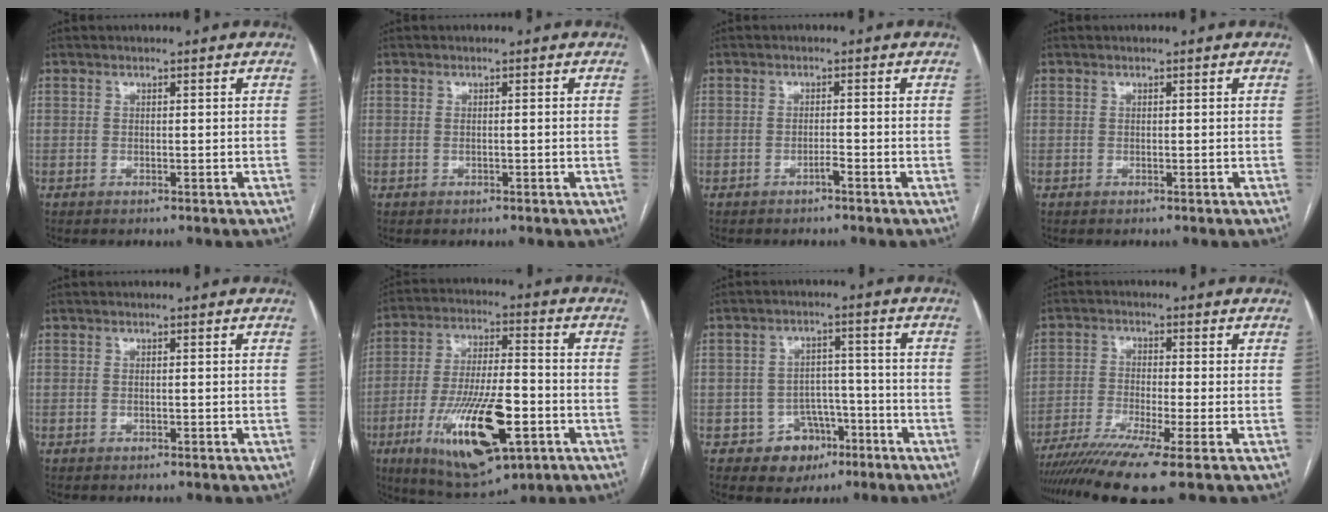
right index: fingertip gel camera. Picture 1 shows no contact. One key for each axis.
{"total": 0.7, "fx": 0.0, "fy": 0.1, "fz": 0.6, "tx": -0.013, "ty": 0.002, "tz": 0.003}
{"total": 1.0, "fx": -0.8, "fy": -0.1, "fz": 0.7, "tx": -0.013, "ty": 0.002, "tz": -0.012}
{"total": 0.0}
{"total": 0.0}
{"total": 18.0, "fx": -6.7, "fy": 4.9, "fz": 15.9, "tx": -0.310, "ty": -0.018, "tz": -0.102}
{"total": 6.3, "fx": -3.0, "fy": 5.5, "fz": 1.1, "tx": 0.002, "ty": 0.019, "tz": -0.033}
{"total": 10.6, "fx": -7.6, "fy": -1.3, "fz": 7.2, "tx": -0.116, "ty": -0.024, "tz": -0.123}